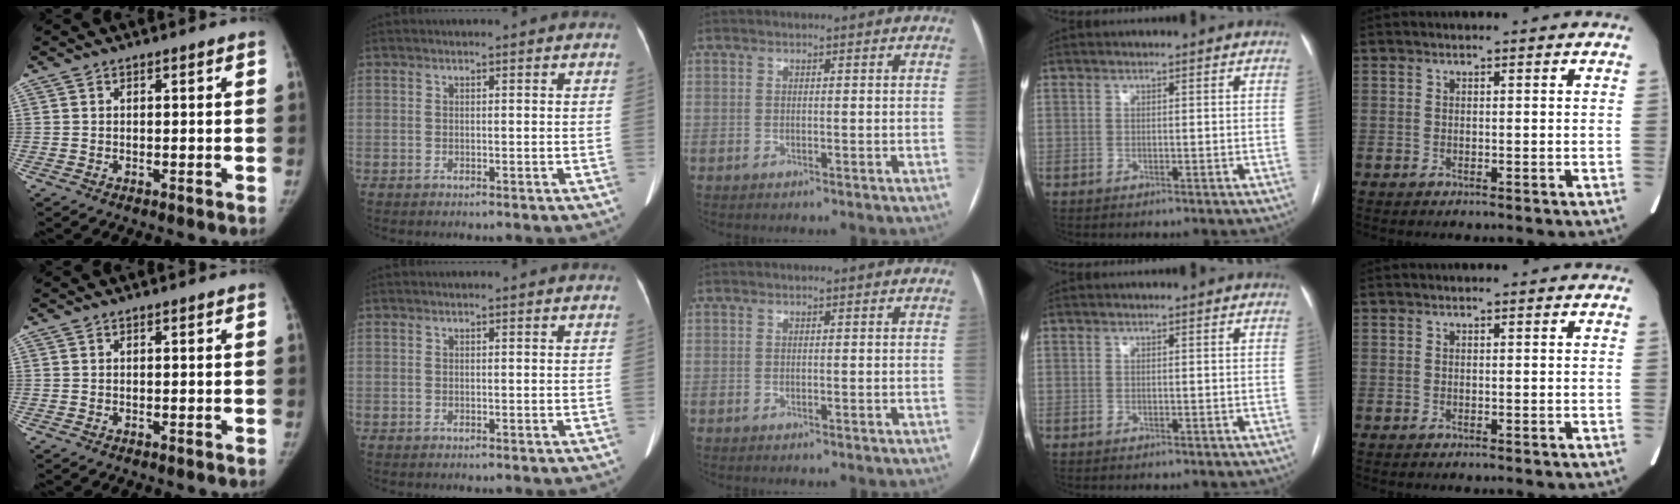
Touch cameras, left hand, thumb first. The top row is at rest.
{}